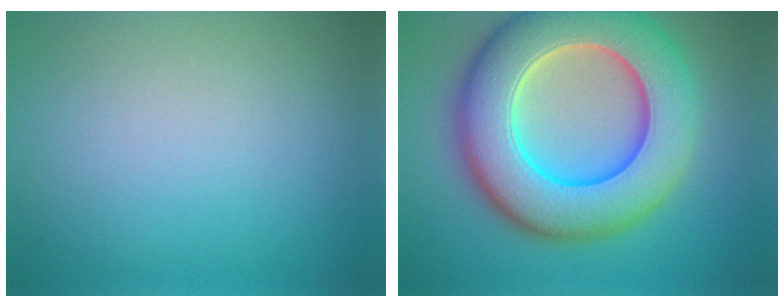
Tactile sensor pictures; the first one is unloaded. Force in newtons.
{"total": 13.0, "press": 13.0, "slide": 0.5}